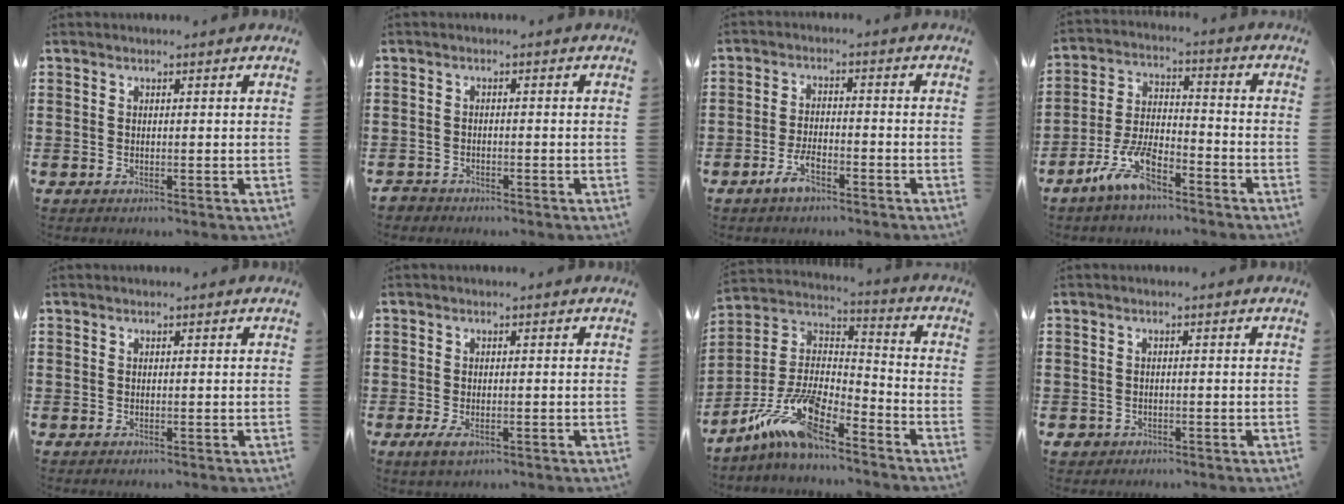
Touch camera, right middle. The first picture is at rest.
{"total": 1.0, "force": [-0.9, 0.5, -0.1], "torque": [-0.001, 0.004, -0.021]}
{"total": 4.0, "force": [-2.9, 1.6, 2.2], "torque": [-0.051, 0.006, -0.058]}
{"total": 8.3, "force": [-6.1, 3.1, 4.8], "torque": [-0.116, 0.003, -0.121]}
{"total": 0.0}
{"total": 1.9, "force": [-0.8, 1.1, 1.3], "torque": [-0.033, -0.001, -0.018]}
{"total": 12.7, "force": [-9.2, 3.2, 8.0], "torque": [-0.178, 0.015, -0.186]}
{"total": 0.9, "force": [-0.6, 0.7, 0.1], "torque": [-0.006, -0.002, -0.014]}